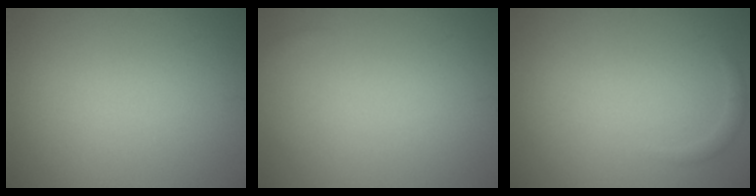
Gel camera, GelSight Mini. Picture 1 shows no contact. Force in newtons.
{"total": 0.6, "press": 0.6, "slide": 0.1}
{"total": 0.7, "press": 0.7, "slide": 0.1}